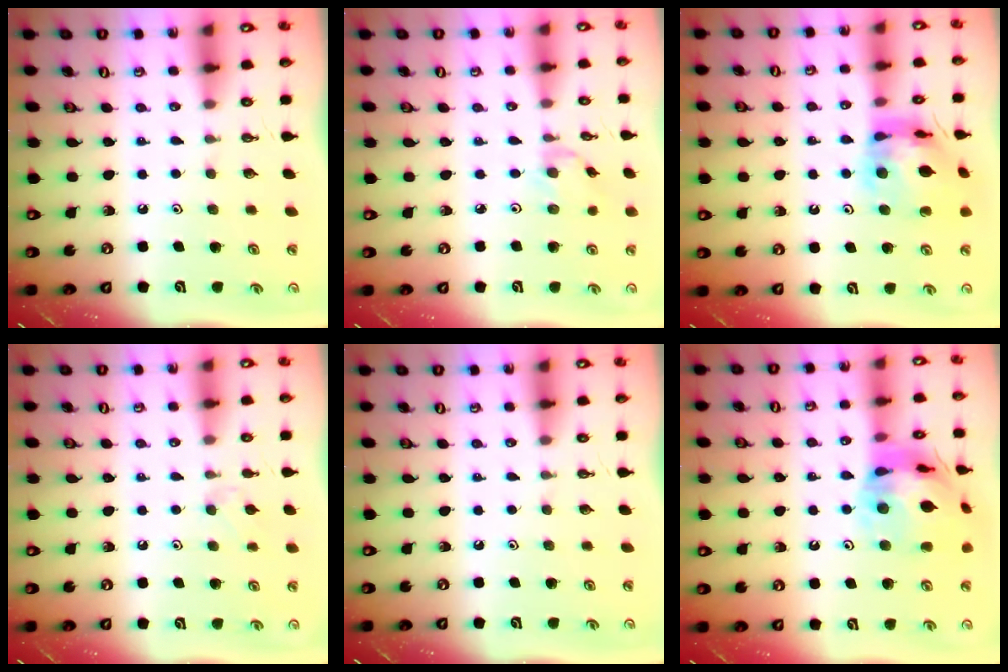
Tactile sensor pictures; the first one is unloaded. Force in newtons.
{"total": 0.6, "press": 0.5, "slide": 0.3}
{"total": 13.9, "press": 13.8, "slide": 1.5}
{"total": 3.5, "press": 3.4, "slide": 0.5}
{"total": 0.0}
{"total": 18.5, "press": 18.4, "slide": 2.1}